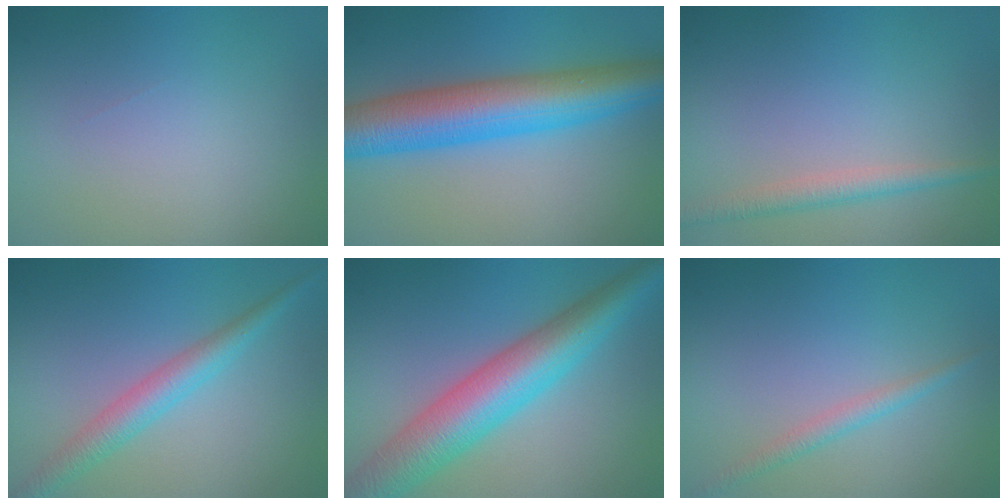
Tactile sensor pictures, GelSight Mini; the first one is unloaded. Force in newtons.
{"total": 9.5, "press": 9.5, "slide": 0.1}
{"total": 2.1, "press": 2.1, "slide": 0.1}
{"total": 3.3, "press": 3.3, "slide": 0.1}
{"total": 8.7, "press": 8.7, "slide": 0.1}
{"total": 1.5, "press": 1.5, "slide": 0.1}